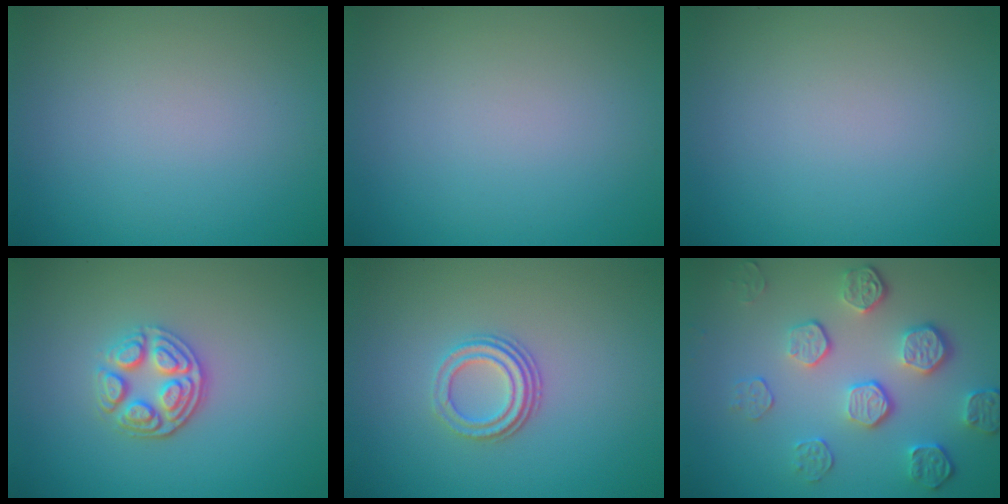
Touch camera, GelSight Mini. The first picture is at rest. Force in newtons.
{"total": 0.0}
{"total": 0.0}
{"total": 3.6, "press": 3.1, "slide": 1.9}
{"total": 2.9, "press": 2.2, "slide": 2.0}
{"total": 5.3, "press": 3.8, "slide": 3.8}